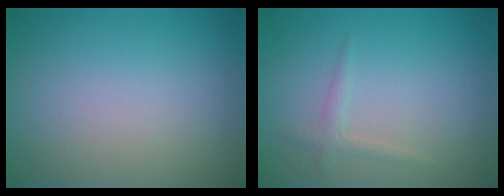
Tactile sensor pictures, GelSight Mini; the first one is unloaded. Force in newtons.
{"total": 1.1, "press": 1.1, "slide": 0.0}